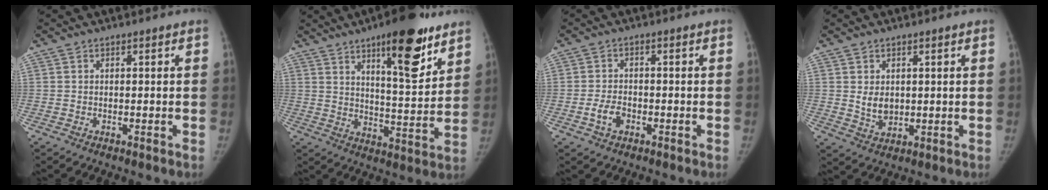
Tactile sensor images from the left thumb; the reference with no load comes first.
{"total": 16.9, "force": [10.0, 5.0, 12.6], "torque": [-0.149, -0.060, 0.152]}
{"total": 3.6, "force": [-1.4, 2.3, 2.4], "torque": [-0.043, 0.012, -0.026]}
{"total": 4.2, "force": [0.8, 3.0, 2.9], "torque": [-0.038, -0.013, 0.023]}